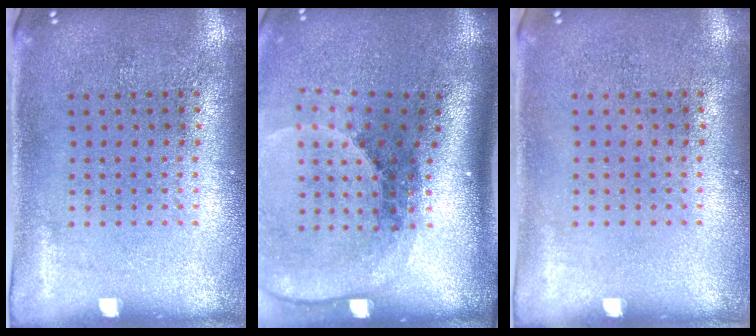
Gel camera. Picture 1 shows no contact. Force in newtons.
{"total": 2.8, "press": 1.9, "slide": 2.0}
{"total": 0.0}